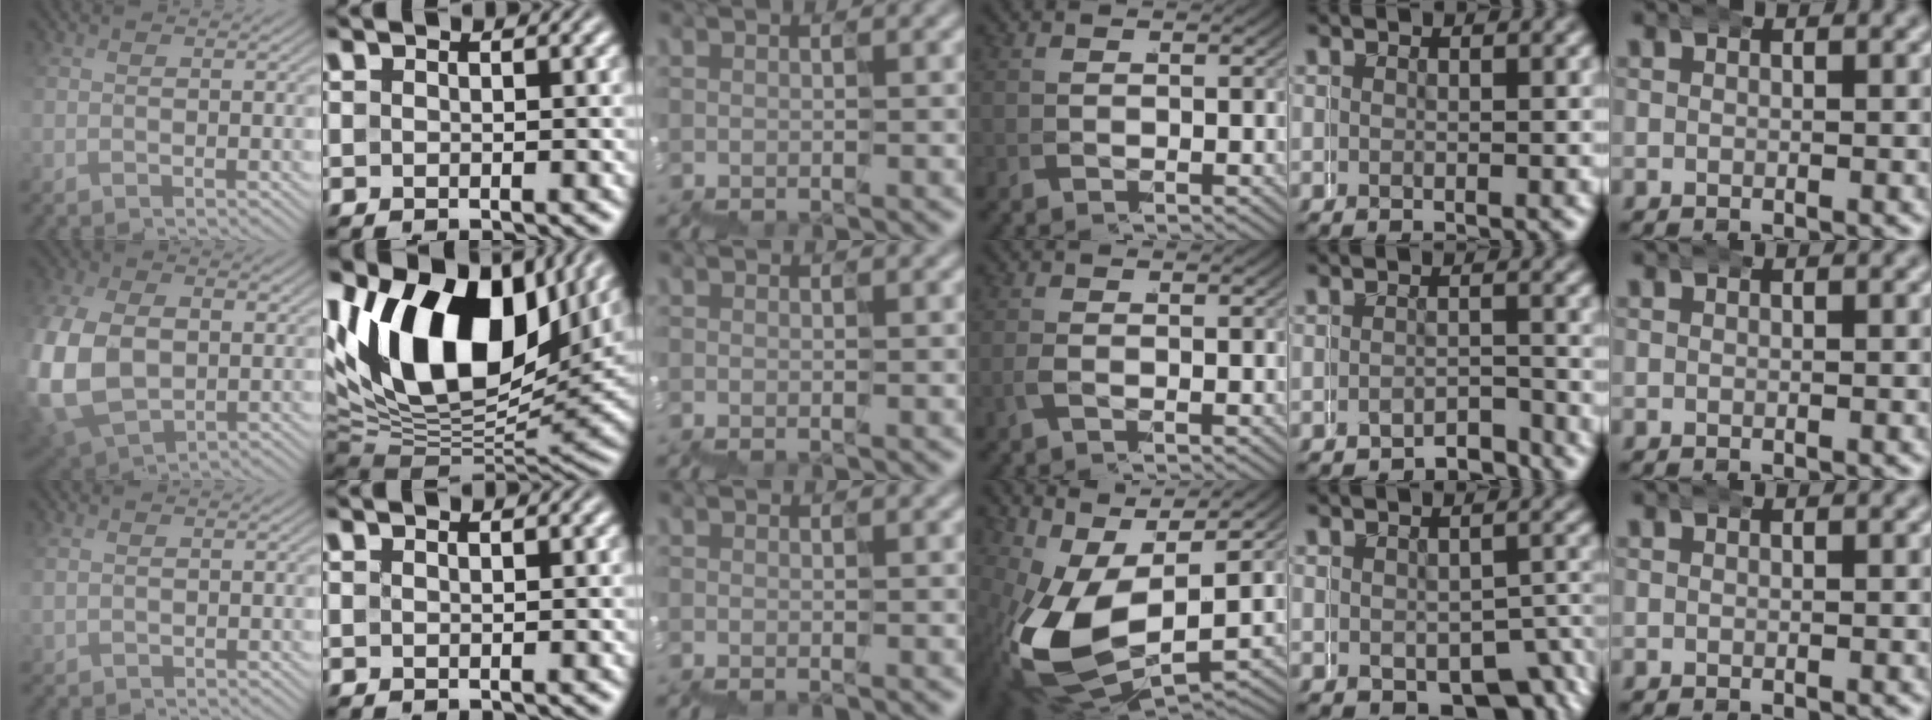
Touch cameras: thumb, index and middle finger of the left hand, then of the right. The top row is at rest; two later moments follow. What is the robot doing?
{"motion": "wrap", "object": "belt"}